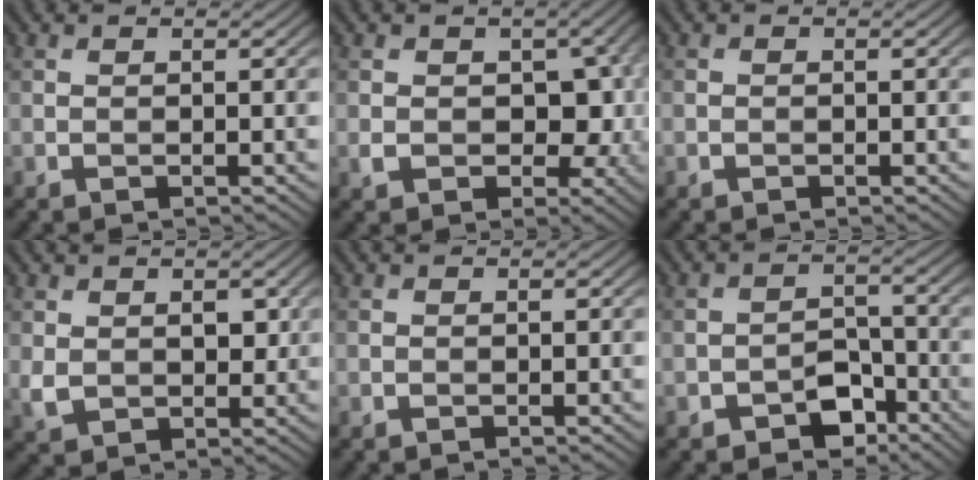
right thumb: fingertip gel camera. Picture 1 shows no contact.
{"total": 6.3, "force": [-0.3, 4.7, 4.3], "torque": [-0.069, -0.015, -0.001]}
{"total": 0.0}
{"total": 4.1, "force": [1.1, 3.1, 2.6], "torque": [-0.060, -0.008, 0.026]}
{"total": 0.0}
{"total": 4.9, "force": [-3.0, 2.9, 2.6], "torque": [-0.037, 0.005, -0.055]}